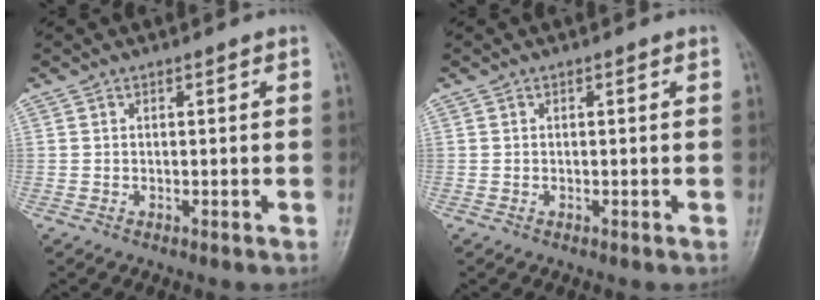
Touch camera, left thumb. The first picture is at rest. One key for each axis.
{"total": 0.0}